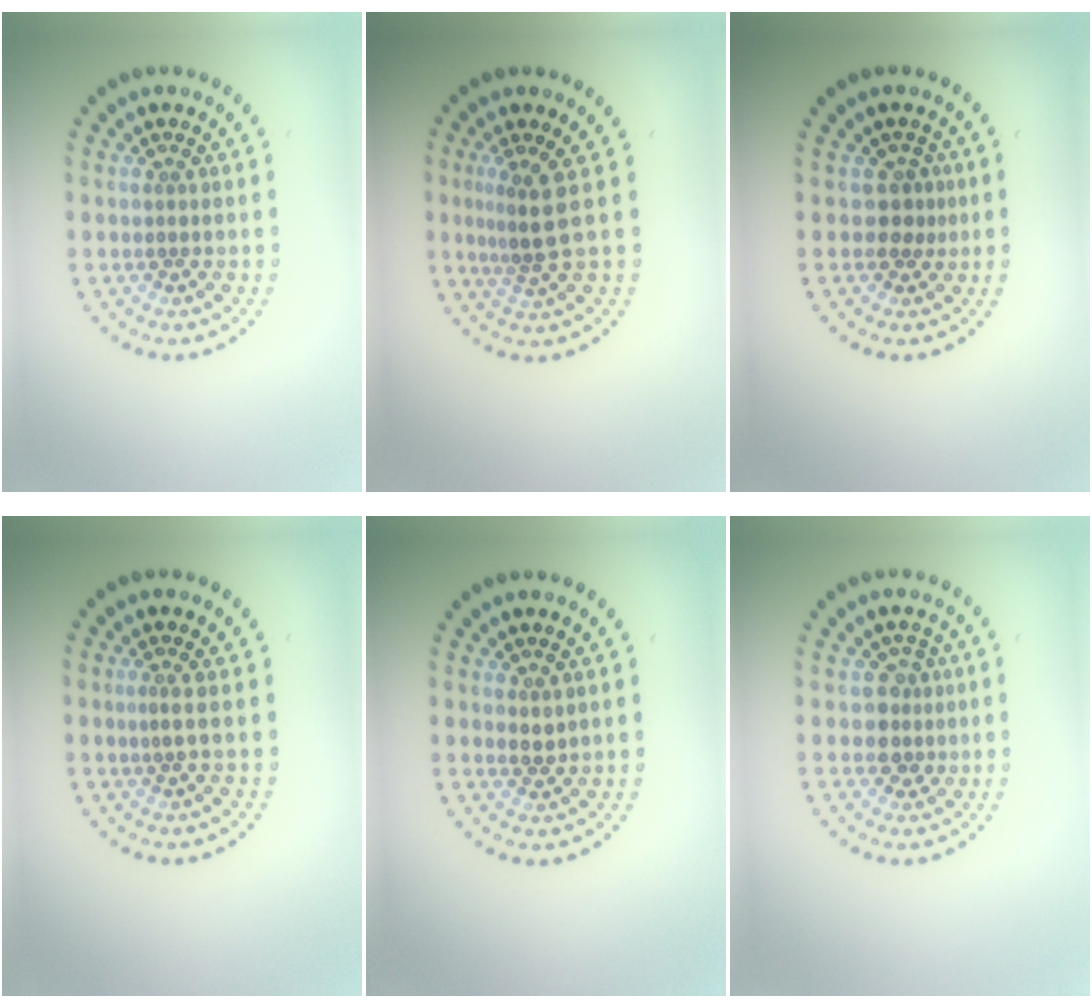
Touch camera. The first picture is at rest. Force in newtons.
{"total": 2.8, "press": 1.8, "slide": 2.2}
{"total": 1.7, "press": 1.2, "slide": 1.2}
{"total": 0.6, "press": 0.1, "slide": 0.6}
{"total": 0.7, "press": 0.7, "slide": 0.3}
{"total": 2.2, "press": 1.8, "slide": 1.2}